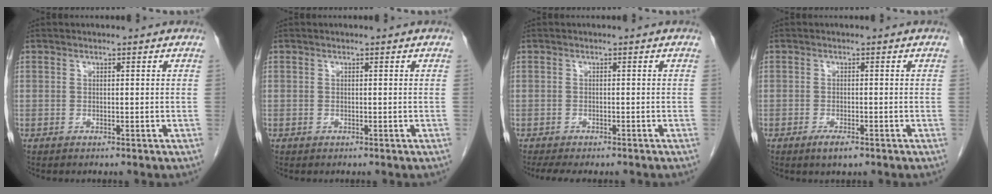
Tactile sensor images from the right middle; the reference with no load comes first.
{"total": 0.0}
{"total": 5.8, "force": [-4.8, 1.8, 2.7], "torque": [-0.036, -0.010, -0.069]}
{"total": 2.3, "force": [-1.5, 0.5, 1.7], "torque": [-0.034, -0.004, -0.025]}